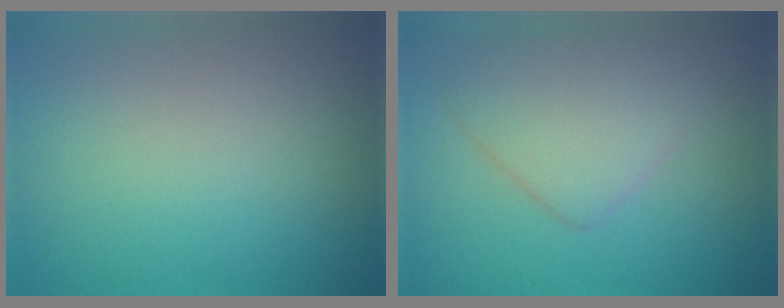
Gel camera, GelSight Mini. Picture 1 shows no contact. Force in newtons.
{"total": 3.9, "press": 3.9, "slide": 0.1}